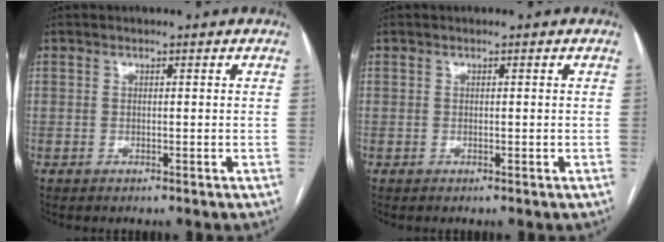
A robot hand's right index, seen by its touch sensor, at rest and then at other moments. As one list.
[{"total": 0.0}]